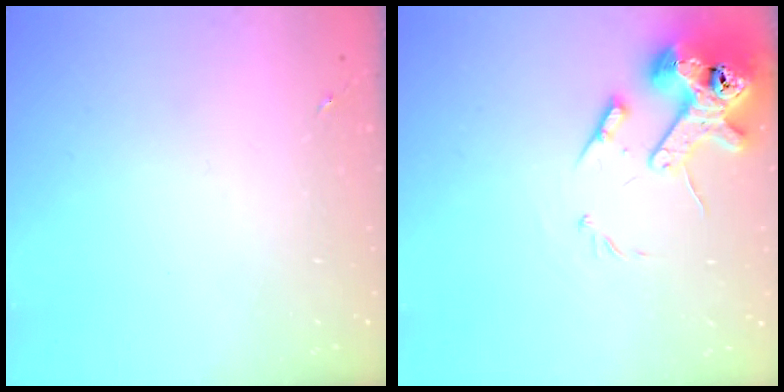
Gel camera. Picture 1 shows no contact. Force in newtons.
{"total": 14.4, "press": 14.2, "slide": 2.1}